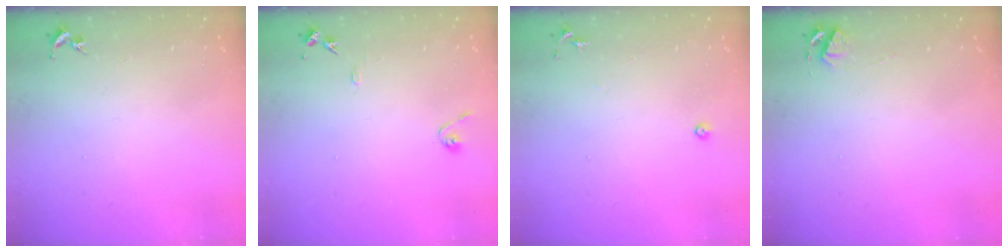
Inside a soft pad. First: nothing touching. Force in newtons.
{"total": 7.9, "press": 7.9, "slide": 0.8}
{"total": 5.5, "press": 5.5, "slide": 0.5}
{"total": 3.9, "press": 3.8, "slide": 0.5}